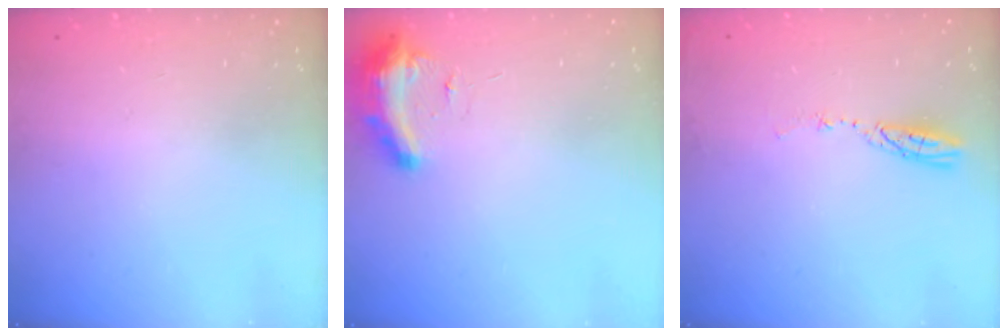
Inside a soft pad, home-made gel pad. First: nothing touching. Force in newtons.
{"total": 9.3, "press": 9.2, "slide": 0.9}
{"total": 3.8, "press": 3.8, "slide": 0.3}